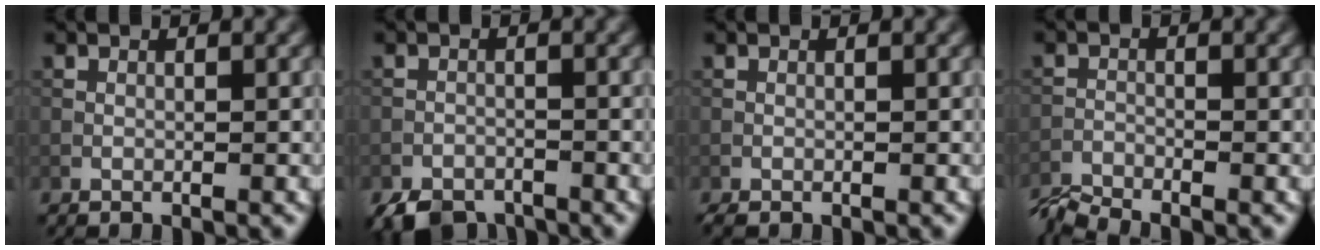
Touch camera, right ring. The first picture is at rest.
{"total": 4.2, "force": [-3.5, 2.0, 1.4], "torque": [-0.020, -0.011, -0.063]}
{"total": 0.9, "force": [-0.9, 0.2, 0.3], "torque": [-0.005, -0.003, -0.011]}
{"total": 3.7, "force": [-3.5, 0.2, 1.1], "torque": [-0.031, -0.017, -0.075]}